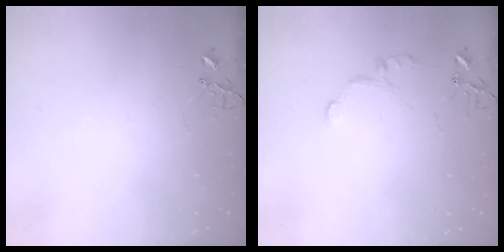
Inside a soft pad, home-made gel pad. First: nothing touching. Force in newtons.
{"total": 7.2, "press": 7.1, "slide": 0.8}